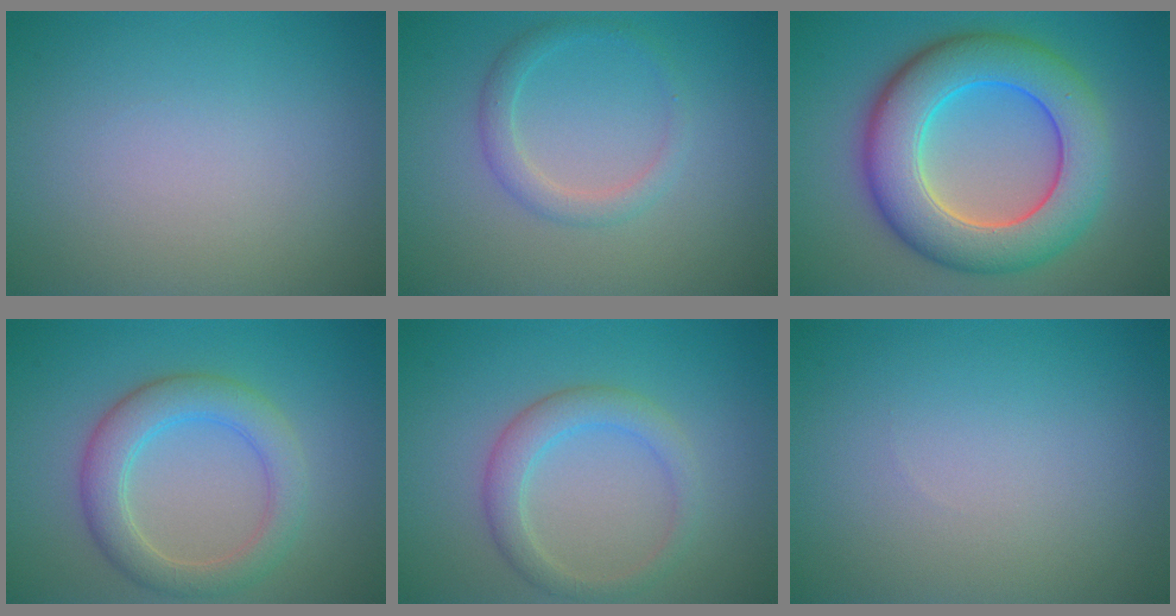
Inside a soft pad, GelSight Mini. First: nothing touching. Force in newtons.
{"total": 2.0, "press": 2.0, "slide": 0.0}
{"total": 10.1, "press": 10.0, "slide": 0.4}
{"total": 4.5, "press": 4.5, "slide": 0.1}
{"total": 2.9, "press": 2.9, "slide": 0.2}
{"total": 0.0}